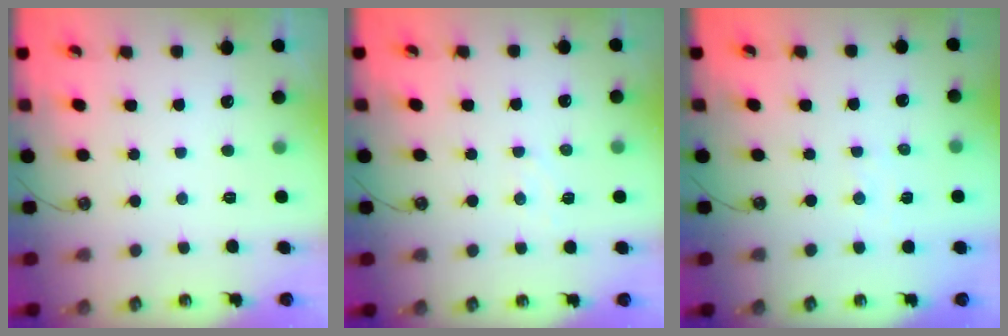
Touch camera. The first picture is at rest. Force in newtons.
{"total": 5.0, "press": 5.0, "slide": 0.7}
{"total": 2.3, "press": 2.3, "slide": 0.3}